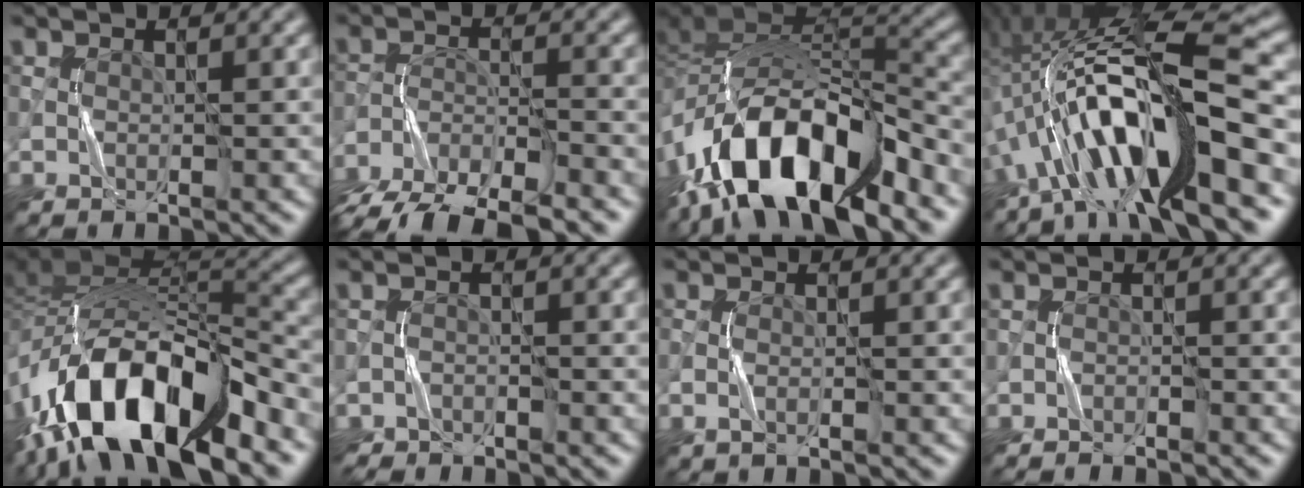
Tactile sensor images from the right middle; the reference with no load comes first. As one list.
[{"total": 7.8, "force": [-6.6, 2.1, 3.6], "torque": [-0.057, -0.014, -0.115]}, {"total": 13.9, "force": [-8.2, 5.7, 9.7], "torque": [-0.167, 0.003, -0.149]}, {"total": 15.0, "force": [-4.7, 3.3, 13.8], "torque": [-0.239, 0.035, -0.075]}, {"total": 15.2, "force": [-8.5, 6.3, 10.9], "torque": [-0.194, 0.009, -0.153]}, {"total": 1.4, "force": [-1.4, 0.3, -0.1], "torque": [0.000, 0.001, -0.027]}, {"total": 1.1, "force": [-0.5, 0.2, 1.0], "torque": [-0.023, -0.001, -0.013]}, {"total": 1.5, "force": [-1.4, 0.0, 0.5], "torque": [-0.012, 0.001, -0.026]}]